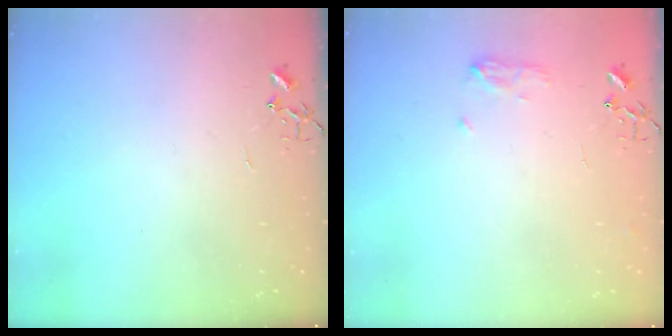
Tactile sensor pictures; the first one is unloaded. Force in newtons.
{"total": 6.5, "press": 6.5, "slide": 0.5}